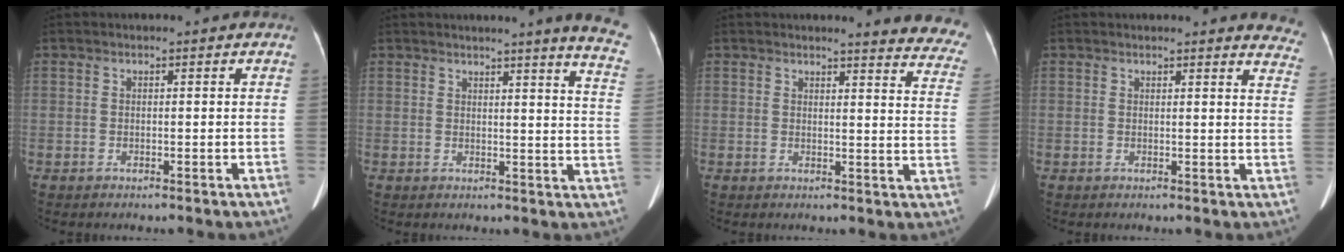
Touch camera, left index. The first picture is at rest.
{"total": 10.8, "force": [9.1, -1.0, 5.8], "torque": [-0.061, -0.064, 0.074]}
{"total": 12.3, "force": [11.8, 0.9, 3.1], "torque": [-0.004, -0.094, 0.092]}
{"total": 7.4, "force": [7.2, 1.0, 1.0], "torque": [0.019, -0.039, 0.039]}